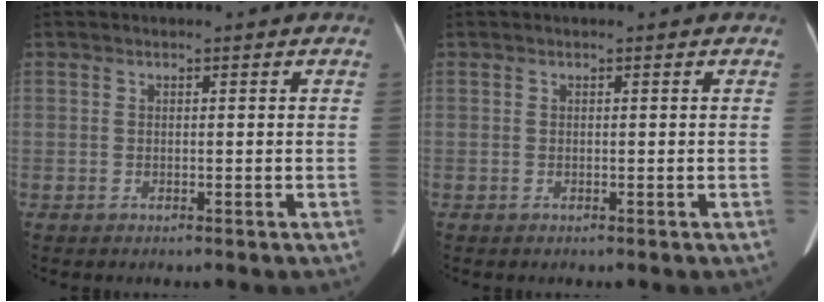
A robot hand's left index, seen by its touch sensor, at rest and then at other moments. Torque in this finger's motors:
{"motor_torque": [0.00, 0.00, 0.00, 0.00]}